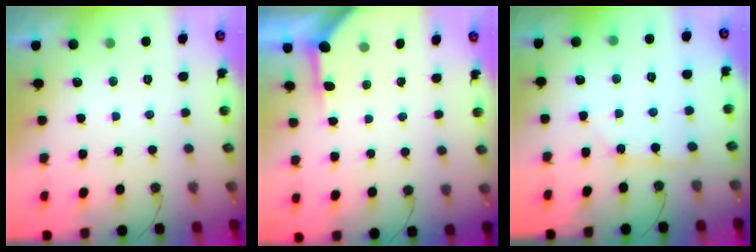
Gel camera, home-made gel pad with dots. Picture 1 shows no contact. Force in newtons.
{"total": 3.9, "press": 3.8, "slide": 0.4}
{"total": 2.2, "press": 2.1, "slide": 0.3}